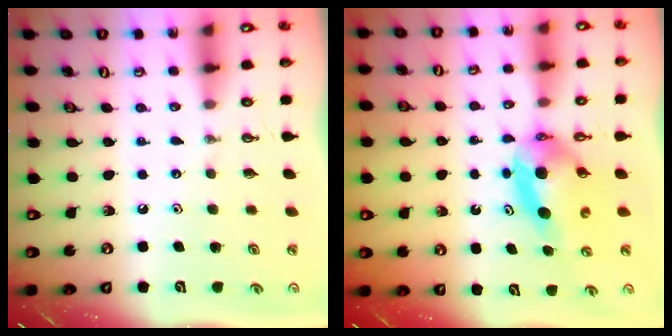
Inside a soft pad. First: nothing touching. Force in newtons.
{"total": 5.3, "press": 5.3, "slide": 0.3}